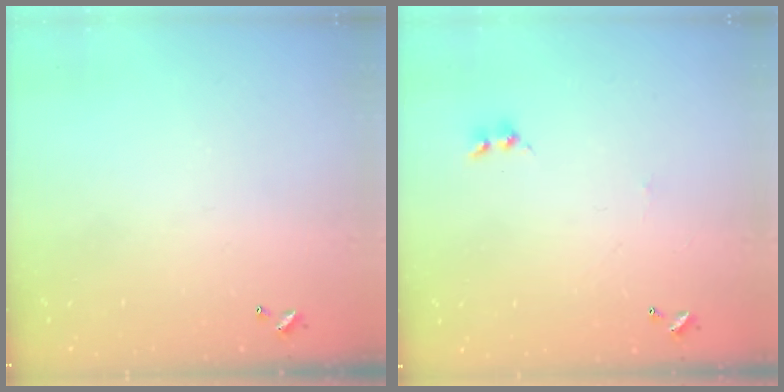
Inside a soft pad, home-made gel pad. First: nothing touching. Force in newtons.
{"total": 0.0}